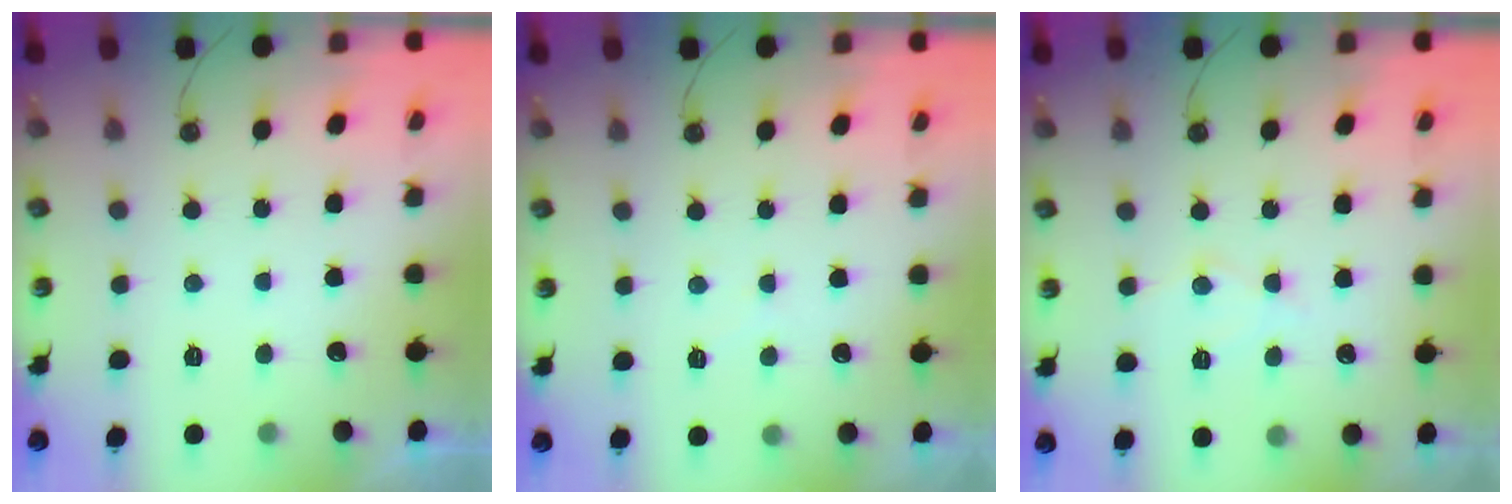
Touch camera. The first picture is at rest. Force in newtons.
{"total": 3.6, "press": 3.6, "slide": 0.6}
{"total": 6.1, "press": 6.1, "slide": 0.5}